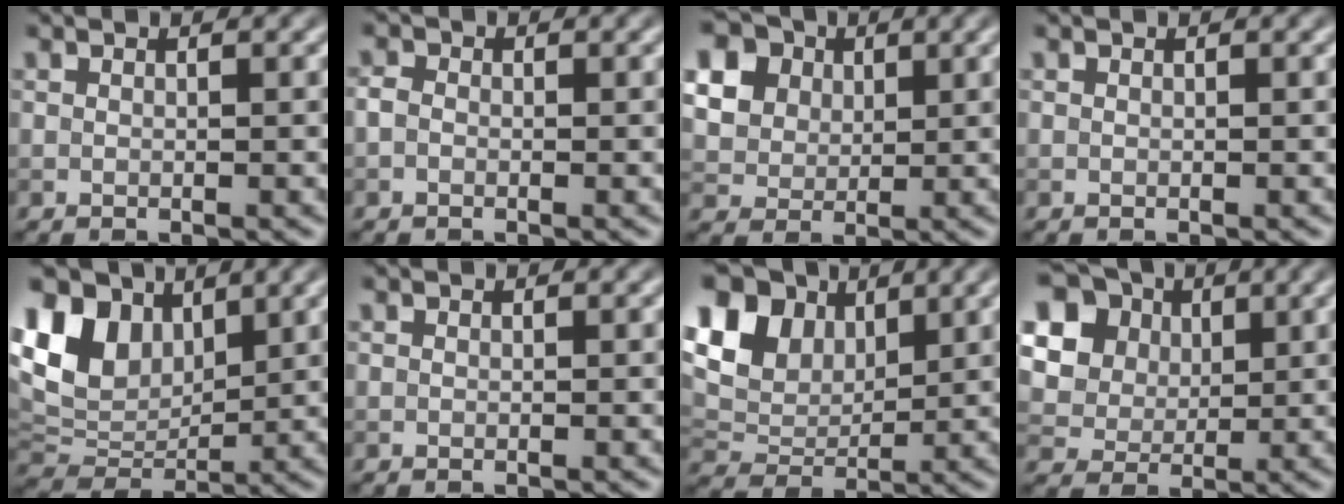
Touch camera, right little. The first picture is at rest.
{"total": 1.0, "force": [-0.4, 0.7, 0.5], "torque": [-0.010, 0.000, -0.013]}
{"total": 13.1, "force": [5.7, 10.3, 5.7], "torque": [-0.159, 0.026, 0.101]}
{"total": 0.0}
{"total": 8.5, "force": [4.0, 5.6, 4.9], "torque": [-0.110, 0.001, 0.073]}
{"total": 0.0}
{"total": 10.9, "force": [5.3, 7.4, 6.1], "torque": [-0.138, 0.029, 0.081]}
{"total": 12.7, "force": [5.1, 10.2, 5.5], "torque": [-0.142, 0.020, 0.090]}